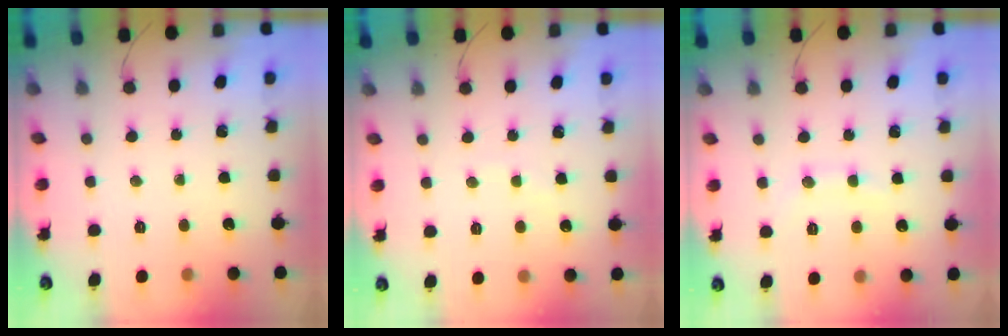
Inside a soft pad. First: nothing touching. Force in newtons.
{"total": 2.7, "press": 2.6, "slide": 0.5}
{"total": 6.1, "press": 5.9, "slide": 1.5}